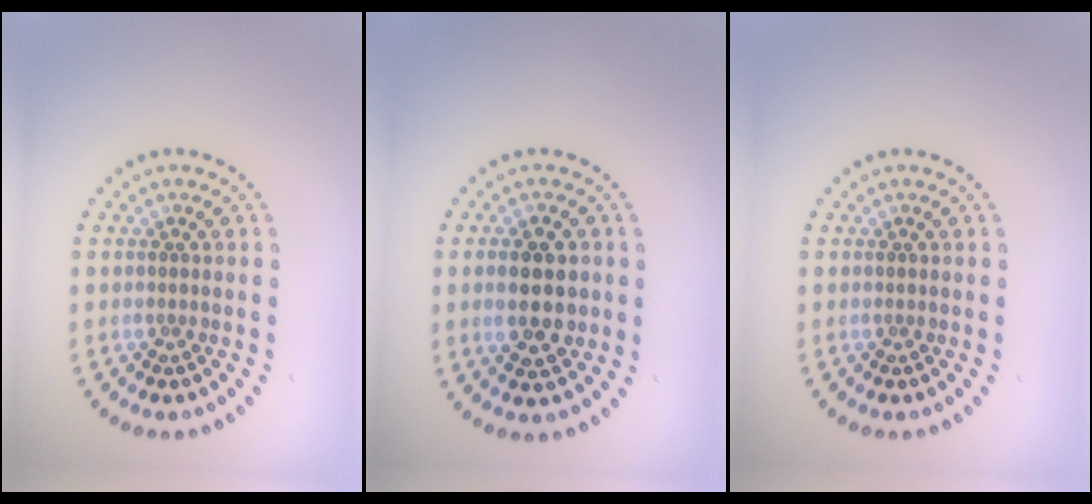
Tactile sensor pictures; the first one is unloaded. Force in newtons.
{"total": 4.5, "press": 4.5, "slide": 0.1}
{"total": 0.0}